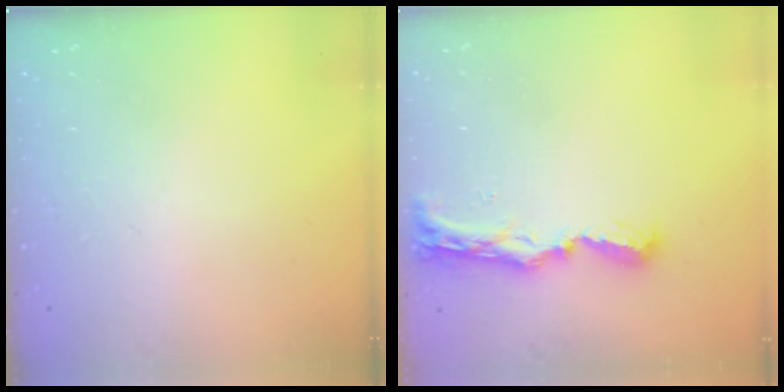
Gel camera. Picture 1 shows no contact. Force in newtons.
{"total": 8.7, "press": 8.7, "slide": 0.3}